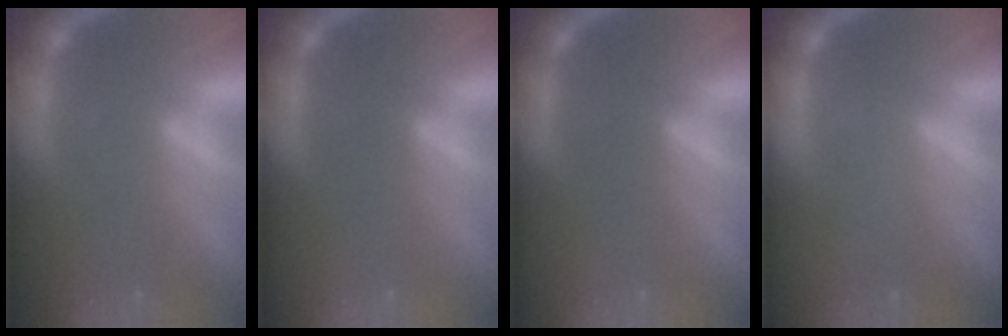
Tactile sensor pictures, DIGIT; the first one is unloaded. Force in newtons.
{"total": 0.0}
{"total": 0.0}
{"total": 1.5}